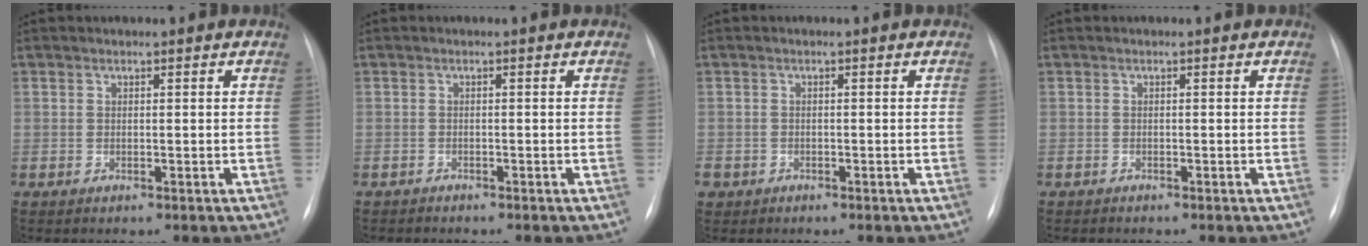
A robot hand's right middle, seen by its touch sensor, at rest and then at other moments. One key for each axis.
{"total": 1.0, "fx": -0.9, "fy": 0.3, "fz": -0.1, "tx": -0.002, "ty": 0.000, "tz": -0.017}
{"total": 1.6, "fx": -0.8, "fy": 1.4, "fz": 0.0, "tx": -0.003, "ty": 0.006, "tz": -0.010}
{"total": 0.6, "fx": -0.6, "fy": 0.2, "fz": 0.0, "tx": -0.006, "ty": 0.000, "tz": -0.011}